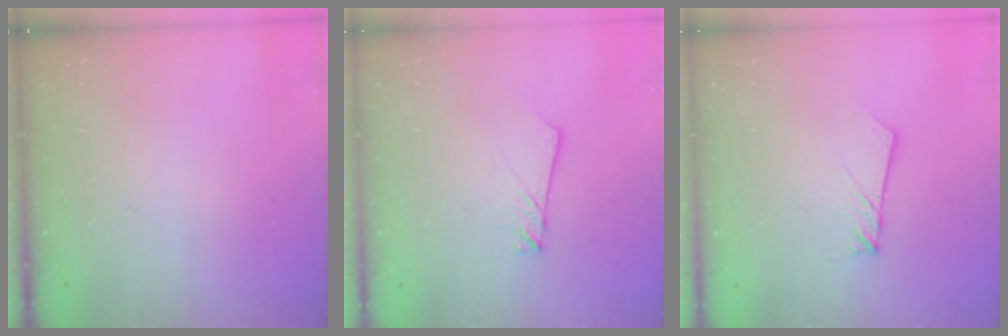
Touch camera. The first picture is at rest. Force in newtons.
{"total": 2.4, "press": 2.4, "slide": 0.2}
{"total": 1.9, "press": 1.9, "slide": 0.2}